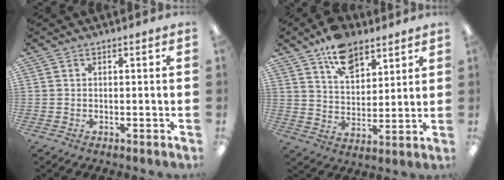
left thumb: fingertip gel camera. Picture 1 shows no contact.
{"total": 11.3, "force": [7.9, 6.3, 5.0], "torque": [-0.076, -0.040, 0.144]}